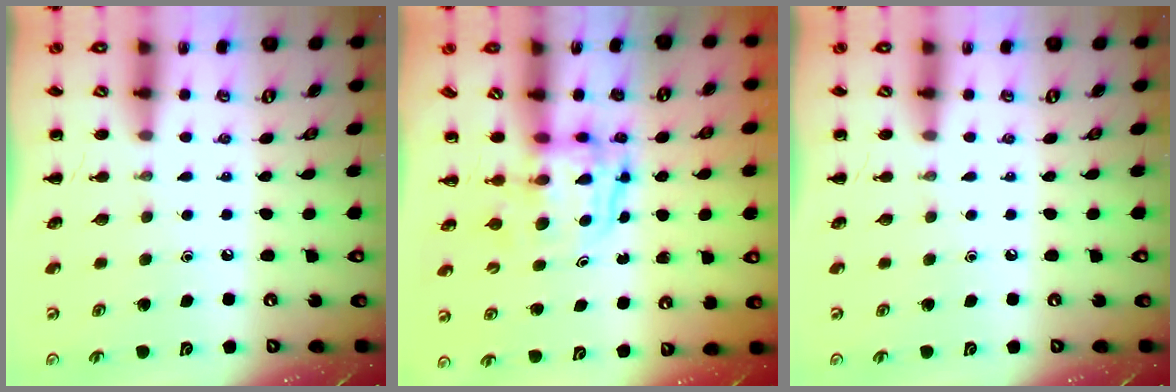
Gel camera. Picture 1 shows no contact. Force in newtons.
{"total": 3.9, "press": 3.8, "slide": 0.4}
{"total": 0.0}